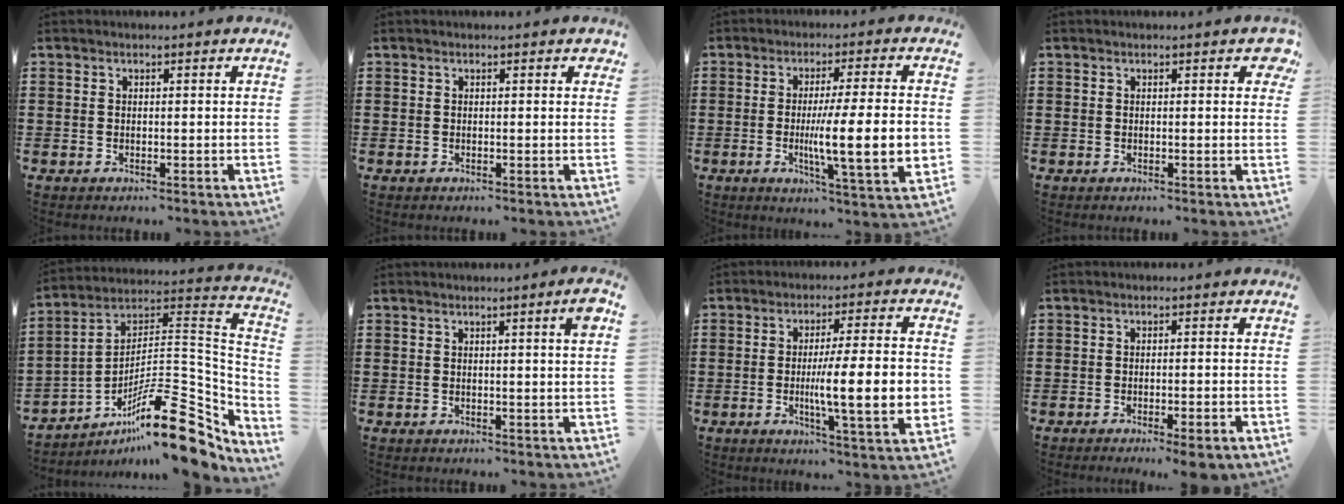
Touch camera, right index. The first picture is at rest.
{"total": 0.0}
{"total": 11.4, "force": [-1.2, 1.0, 11.2], "torque": [-0.188, -0.018, -0.026]}
{"total": 0.8, "force": [0.3, 0.6, 0.6], "torque": [0.004, 0.001, 0.000]}
{"total": 17.9, "force": [-11.1, 5.3, 13.0], "torque": [-0.189, 0.035, -0.191]}
{"total": 2.4, "force": [1.0, -0.3, 2.1], "torque": [-0.033, -0.005, 0.015]}
{"total": 12.0, "force": [-1.4, 1.7, 11.8], "torque": [-0.197, -0.011, -0.029]}
{"total": 2.0, "force": [-1.6, -0.1, 1.2], "torque": [-0.020, 0.001, -0.030]}